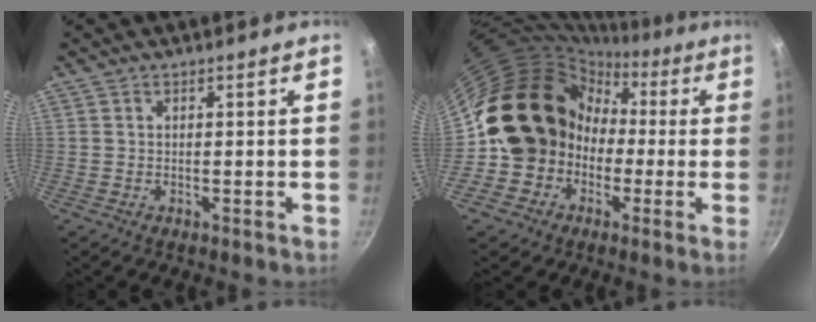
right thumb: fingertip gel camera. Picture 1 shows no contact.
{"total": 19.5, "force": [-1.8, 17.3, 9.0], "torque": [-0.109, 0.075, -0.031]}